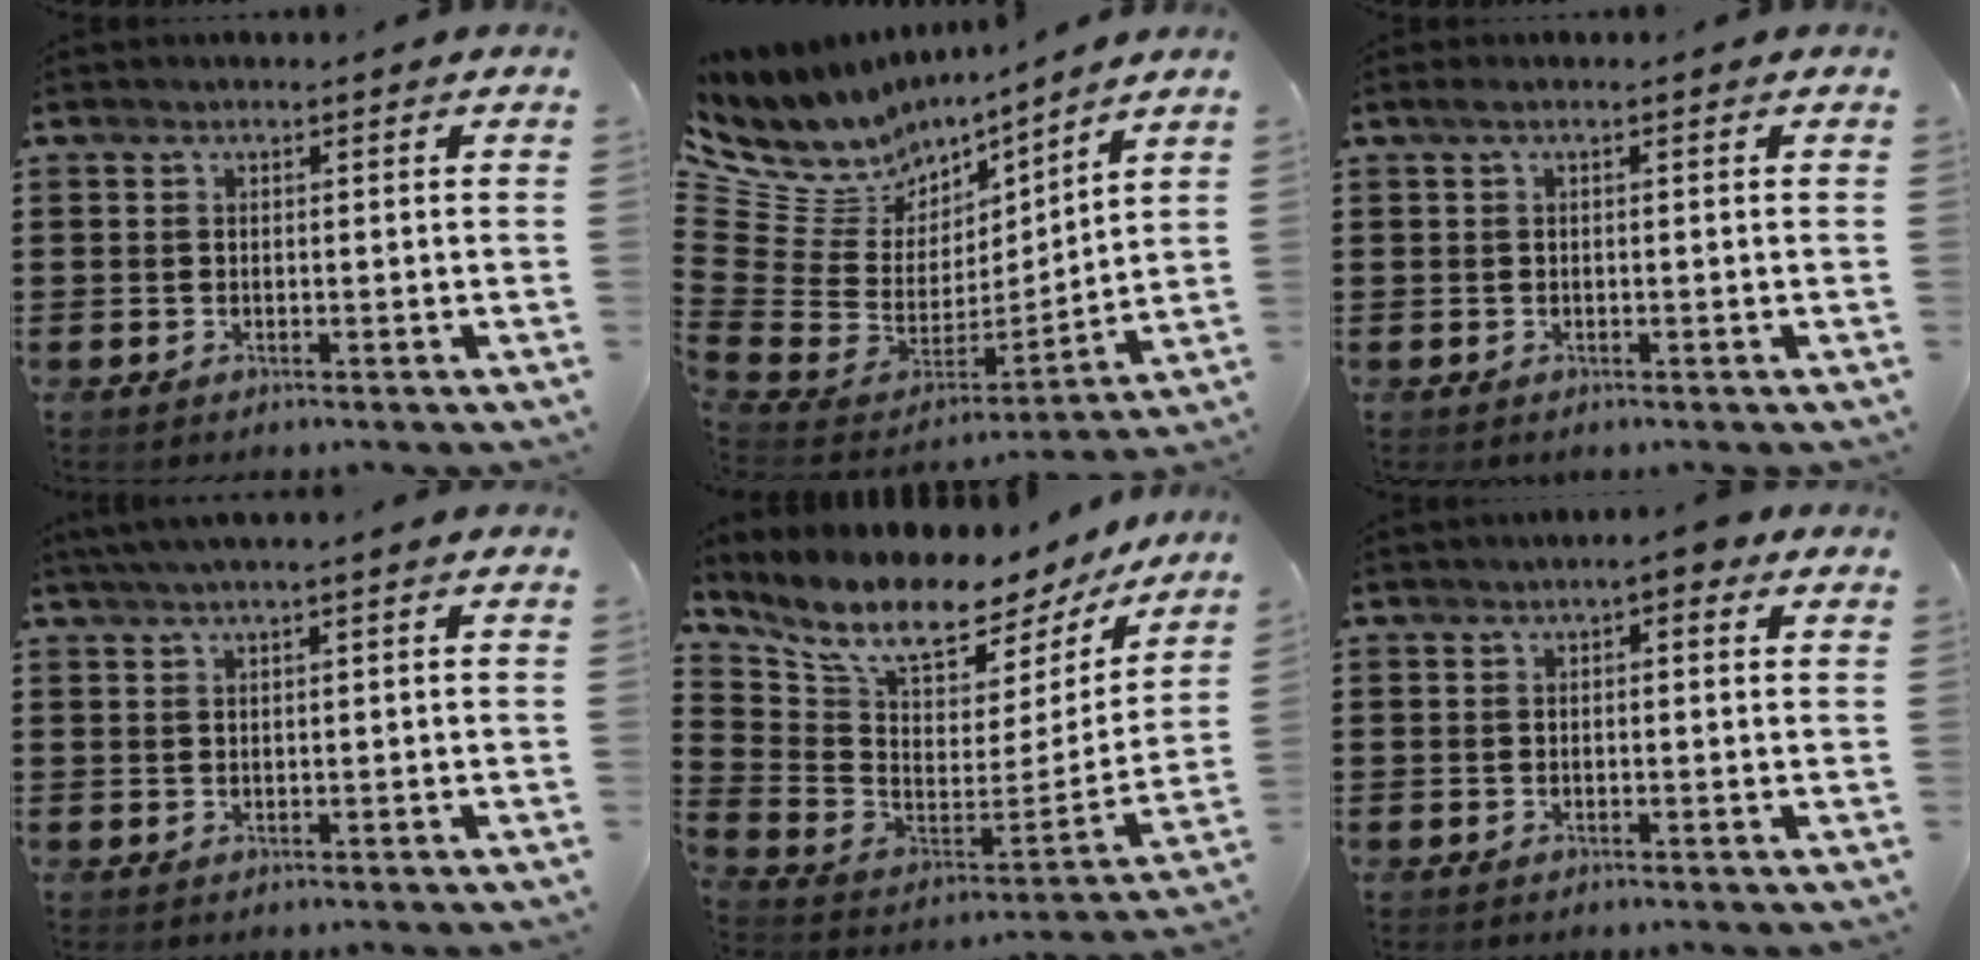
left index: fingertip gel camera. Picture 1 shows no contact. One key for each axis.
{"total": 8.4, "fx": 5.6, "fy": 6.0, "fz": 1.4, "tx": -0.093, "ty": -0.063, "tz": 0.102}
{"total": 0.9, "fx": -0.2, "fy": 0.2, "fz": 0.9, "tx": -0.016, "ty": -0.001, "tz": -0.003}
{"total": 1.4, "fx": 0.6, "fy": -0.1, "fz": 1.3, "tx": -0.021, "ty": -0.002, "tz": 0.010}
{"total": 9.9, "fx": 8.0, "fy": 3.3, "fz": 4.7, "tx": -0.109, "ty": -0.069, "tz": 0.134}
{"total": 2.1, "fx": 0.6, "fy": 0.7, "fz": 1.9, "tx": -0.030, "ty": 0.002, "tz": 0.007}